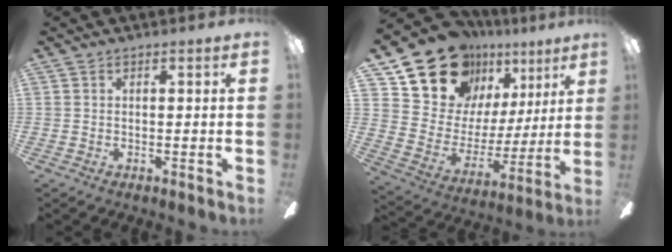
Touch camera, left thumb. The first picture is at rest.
{"total": 18.1, "force": [13.7, 10.3, 5.6], "torque": [-0.113, -0.099, 0.255]}